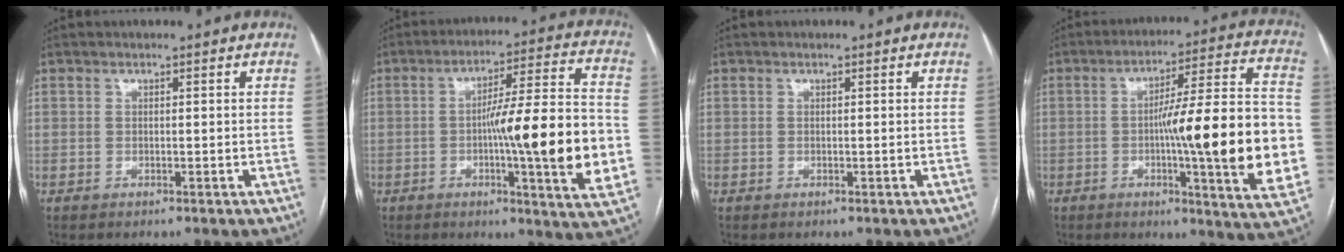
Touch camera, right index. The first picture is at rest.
{"total": 18.6, "force": [-3.0, 0.5, 18.3], "torque": [-0.259, 0.002, -0.041]}
{"total": 0.0}
{"total": 21.4, "force": [-3.1, 1.0, 21.2], "torque": [-0.266, 0.008, -0.040]}